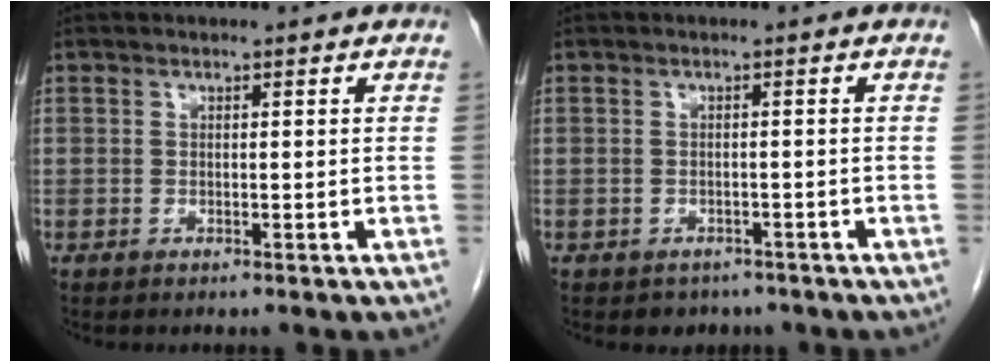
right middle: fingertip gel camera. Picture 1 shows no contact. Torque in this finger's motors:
{"motor_torque": [0.00, -0.04, -0.10, -0.02]}